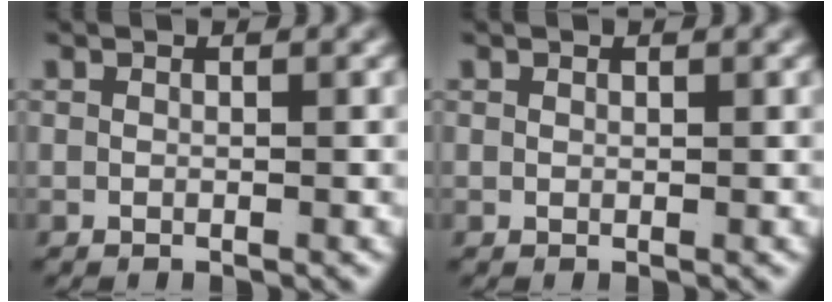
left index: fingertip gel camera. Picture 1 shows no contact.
{"total": 0.0}